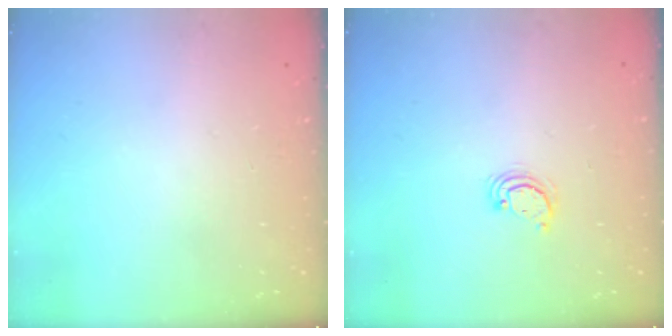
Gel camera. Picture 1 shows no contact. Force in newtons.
{"total": 3.0, "press": 3.0, "slide": 0.2}